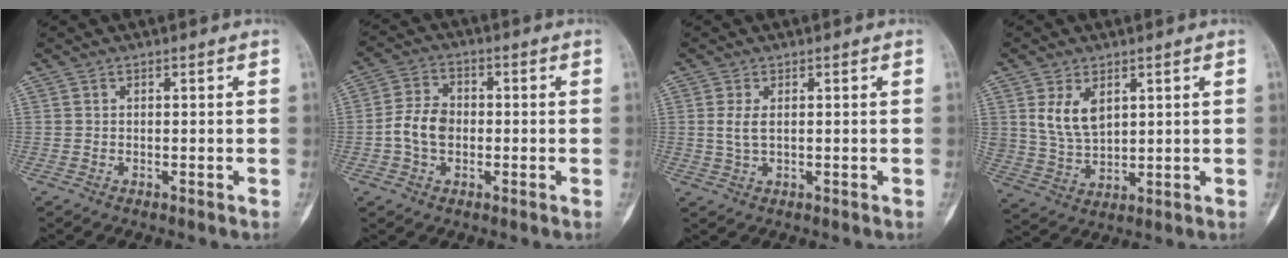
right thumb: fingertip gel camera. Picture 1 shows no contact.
{"total": 6.9, "force": [-0.9, 5.0, 4.7], "torque": [-0.081, 0.018, -0.025]}
{"total": 2.8, "force": [0.4, 1.3, 2.4], "torque": [-0.056, 0.000, 0.009]}
{"total": 7.5, "force": [3.0, 4.7, 5.1], "torque": [-0.080, -0.016, 0.069]}